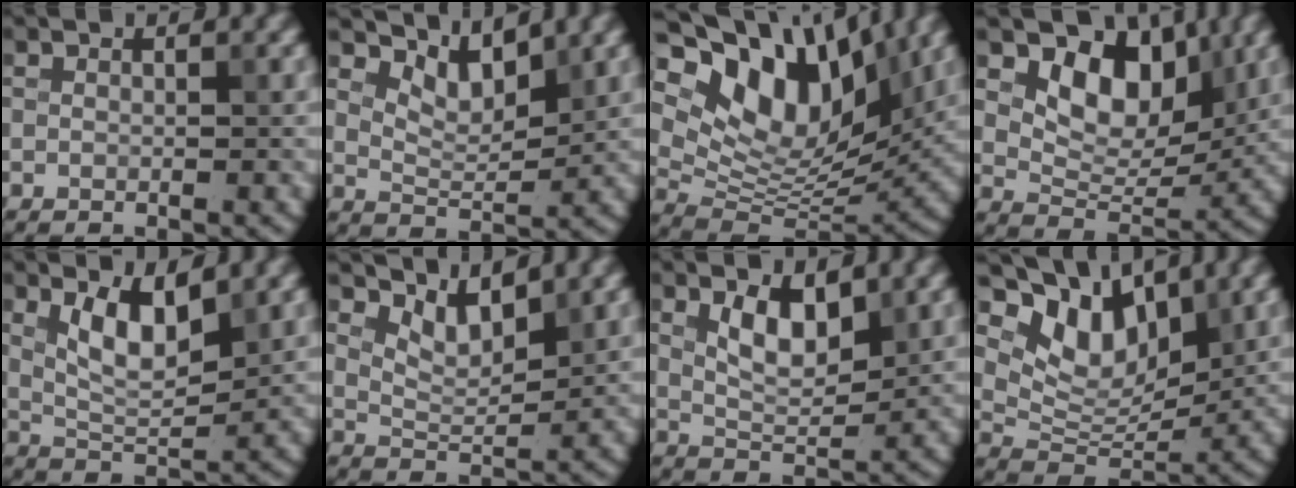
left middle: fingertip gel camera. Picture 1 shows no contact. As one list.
[{"total": 3.6, "force": [2.9, 1.2, 1.8], "torque": [-0.041, -0.006, 0.051]}, {"total": 13.7, "force": [6.9, 7.4, 9.2], "torque": [-0.163, 0.021, 0.120]}, {"total": 6.6, "force": [2.9, 4.1, 4.3], "torque": [-0.062, -0.012, 0.042]}, {"total": 4.5, "force": [1.9, 1.6, 3.8], "torque": [-0.076, -0.005, 0.038]}, {"total": 3.2, "force": [2.5, 1.0, 1.7], "torque": [-0.039, -0.010, 0.049]}, {"total": 3.8, "force": [1.7, 1.6, 3.0], "torque": [-0.058, -0.004, 0.034]}, {"total": 8.0, "force": [4.4, 4.6, 4.8], "torque": [-0.084, -0.007, 0.076]}]